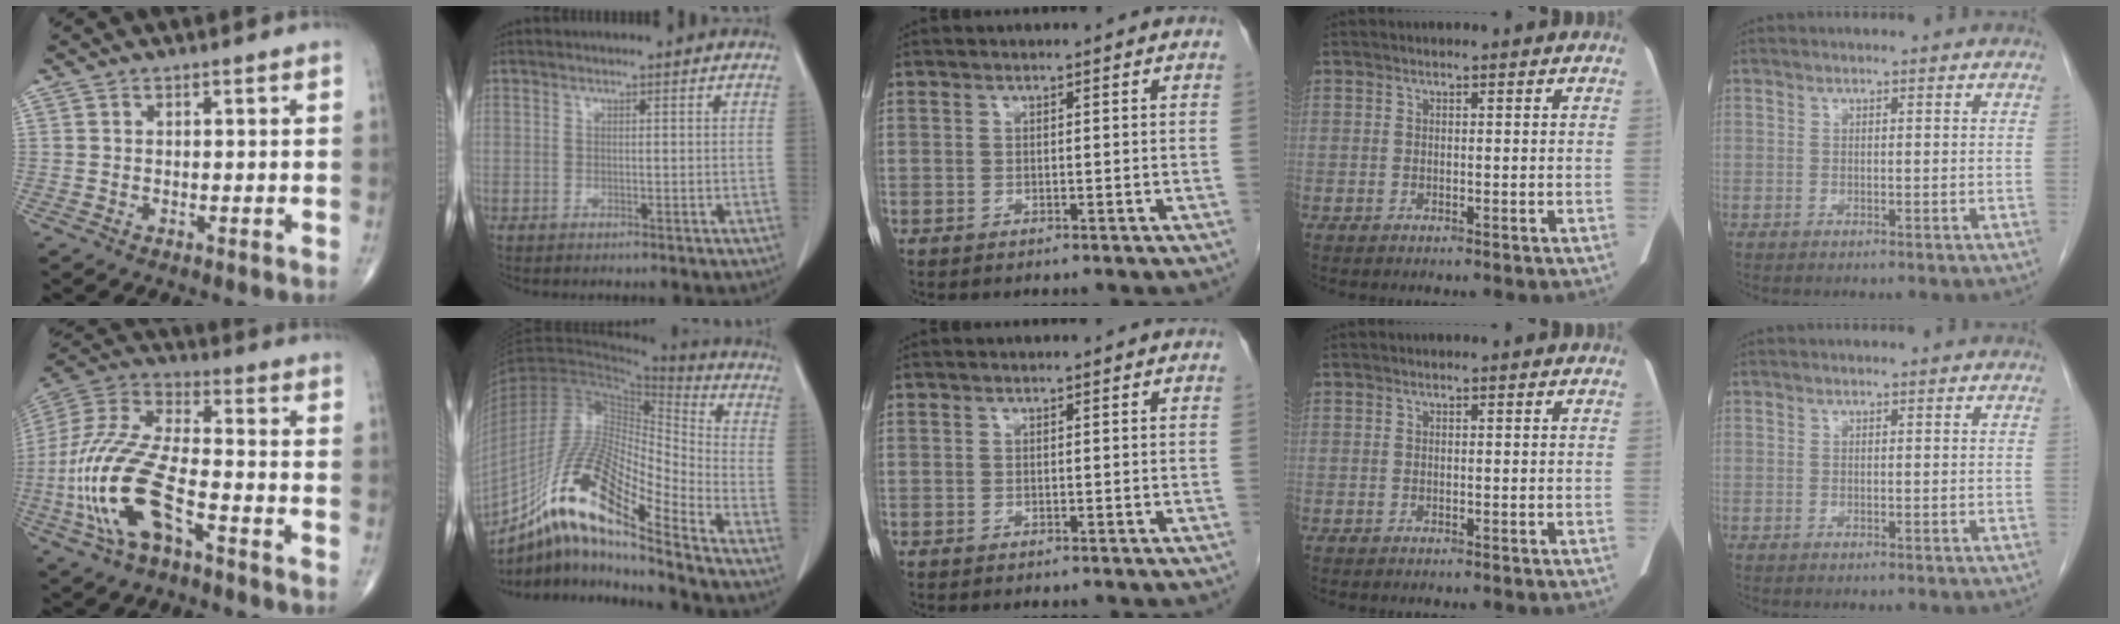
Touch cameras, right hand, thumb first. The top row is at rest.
{"thumb": {"total": 20.1, "force": [-7.0, 8.1, 16.9], "torque": [-0.381, 0.030, -0.128]}, "index": {"total": 19.7, "force": [-12.8, 2.5, 14.8], "torque": [-0.296, -0.007, -0.231]}}